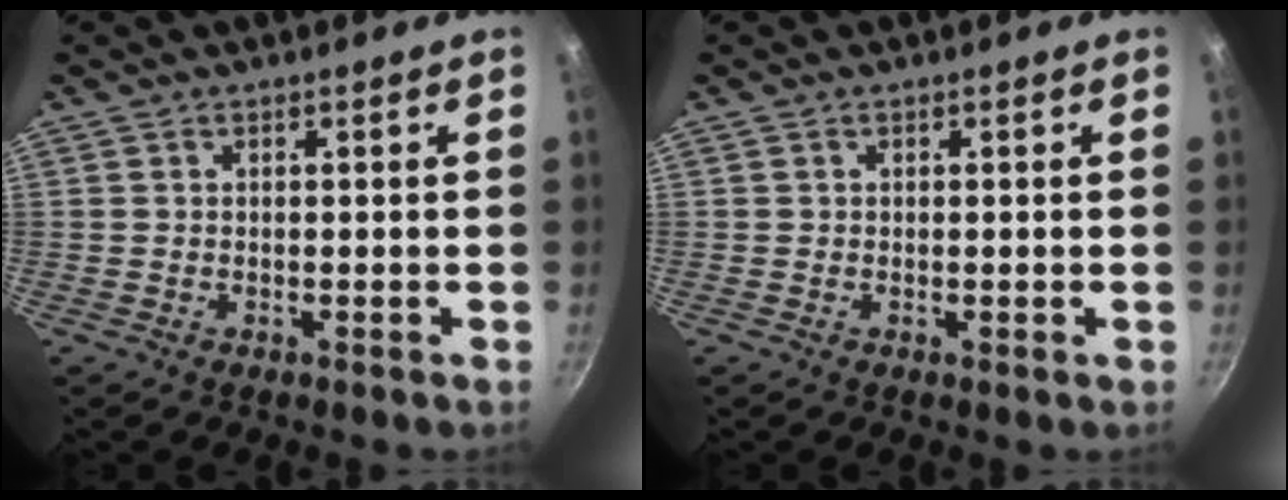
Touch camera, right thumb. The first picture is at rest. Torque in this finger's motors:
{"motor_torque": [-0.32, -0.03, -0.32, 0.01, -0.03]}